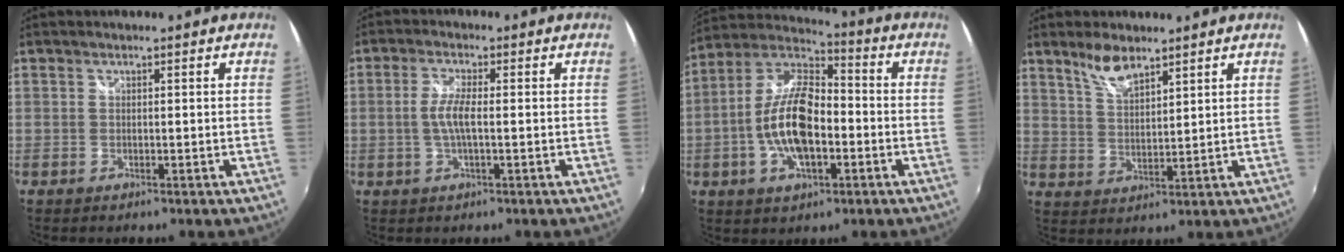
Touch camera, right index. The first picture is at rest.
{"total": 4.3, "force": [-0.4, 0.8, 4.2], "torque": [-0.086, 0.001, -0.007]}
{"total": 15.3, "force": [-3.2, 7.0, 13.2], "torque": [-0.268, 0.007, -0.063]}
{"total": 6.0, "force": [4.6, 1.9, 3.3], "torque": [-0.061, 0.002, 0.092]}